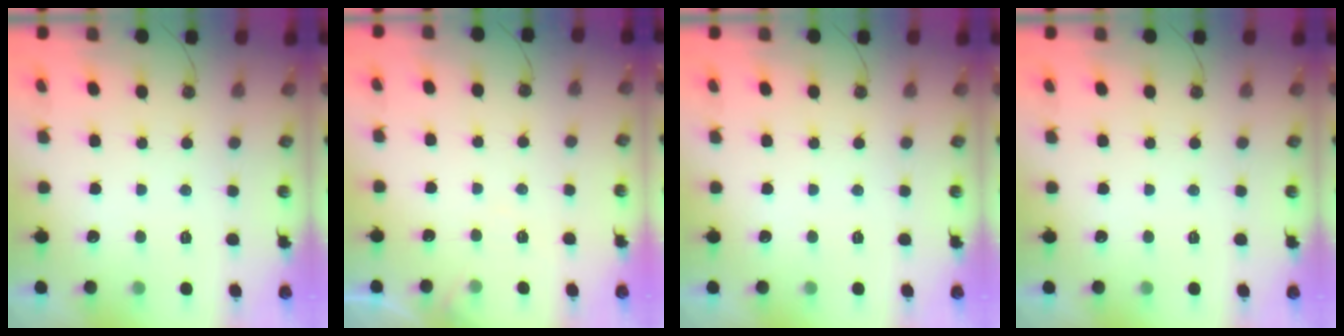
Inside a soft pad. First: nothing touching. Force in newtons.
{"total": 3.9, "press": 3.8, "slide": 0.6}
{"total": 0.0}
{"total": 0.0}